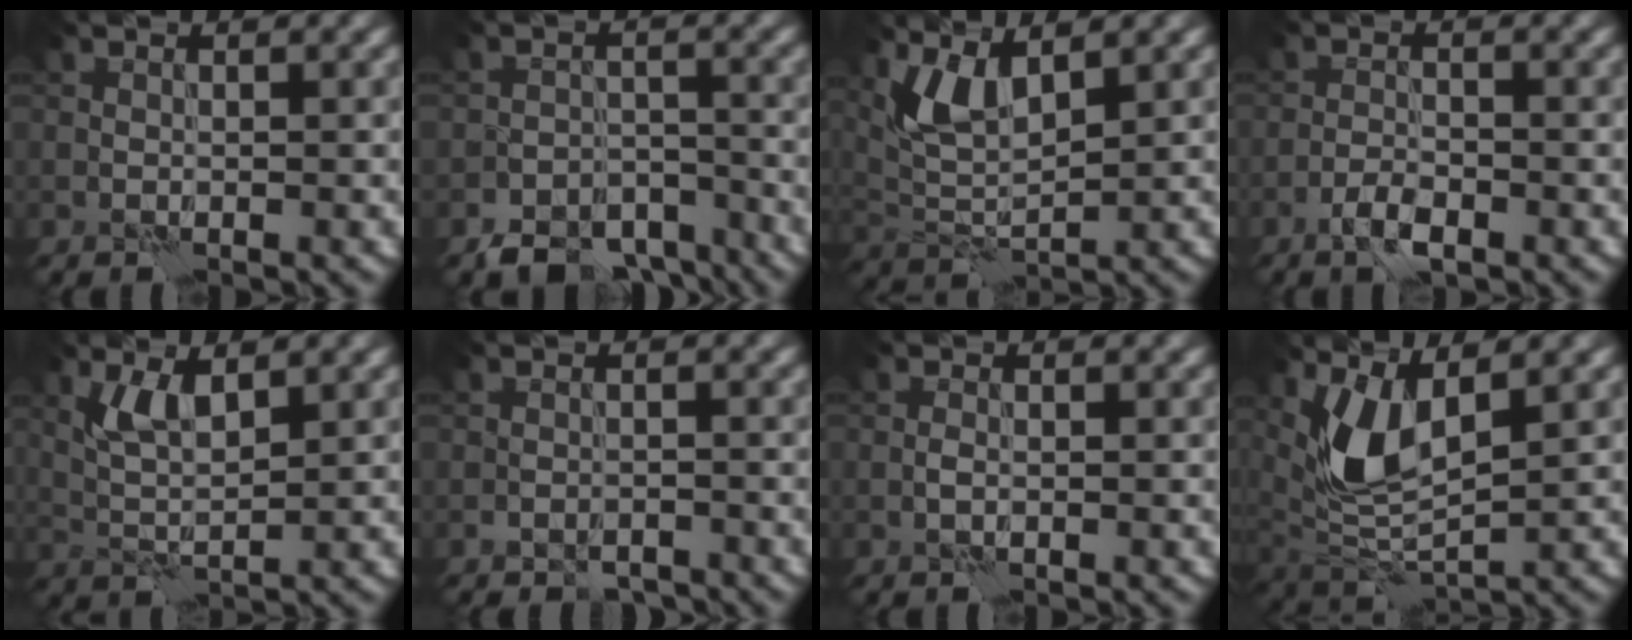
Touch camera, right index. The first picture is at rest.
{"total": 6.0, "force": [-4.7, 3.1, 2.0], "torque": [-0.022, -0.012, -0.082]}
{"total": 3.9, "force": [2.3, 1.4, 2.9], "torque": [-0.070, -0.008, 0.050]}
{"total": 2.4, "force": [-1.5, 0.8, 1.6], "torque": [-0.031, 0.002, -0.032]}
{"total": 3.3, "force": [1.6, 1.0, 2.7], "torque": [-0.061, 0.000, 0.035]}
{"total": 1.8, "force": [-1.7, 0.8, 0.2], "torque": [-0.003, 0.004, -0.027]}
{"total": 0.8, "force": [-0.3, 0.3, 0.7], "torque": [-0.018, 0.004, -0.008]}
{"total": 5.1, "force": [2.1, 2.0, 4.2], "torque": [-0.097, -0.008, 0.046]}